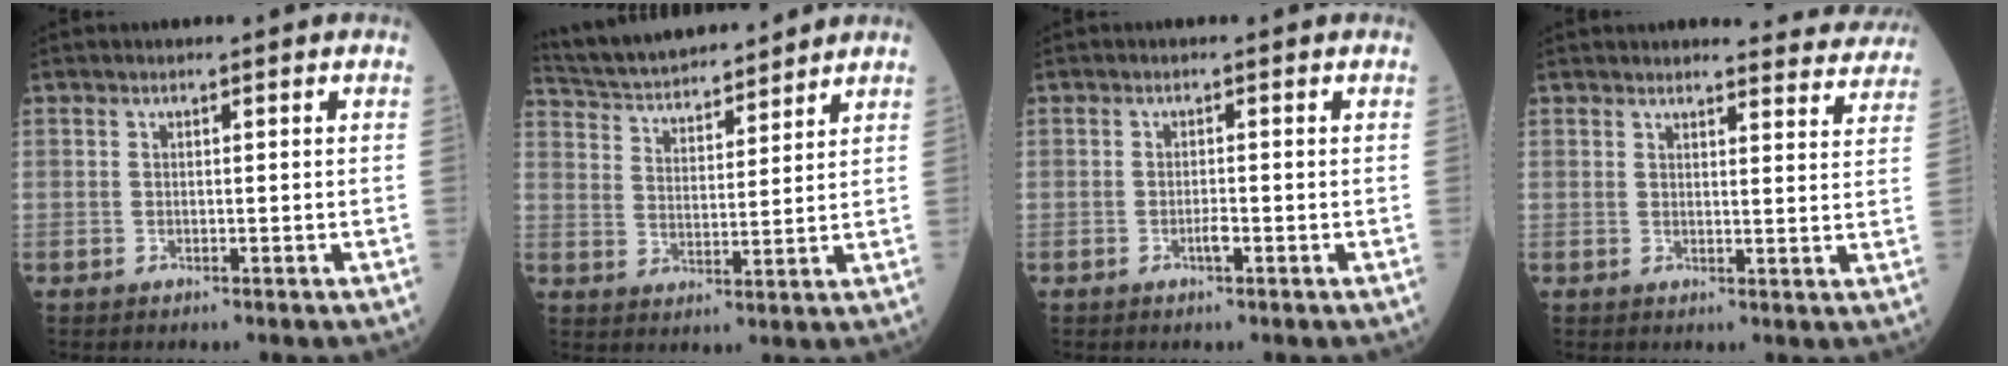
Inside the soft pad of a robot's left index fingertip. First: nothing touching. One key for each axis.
{"total": 15.5, "fx": 14.4, "fy": 2.4, "fz": 5.2, "tx": -0.096, "ty": 0.028, "tz": 0.241}
{"total": 1.1, "fx": -0.5, "fy": 0.1, "fz": 1.0, "tx": -0.020, "ty": 0.000, "tz": -0.008}
{"total": 8.2, "fx": 8.1, "fy": 1.0, "fz": 0.5, "tx": 0.015, "ty": -0.024, "tz": 0.069}